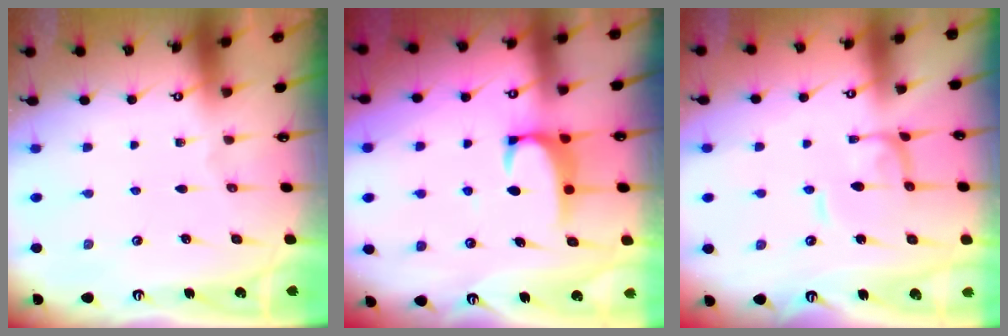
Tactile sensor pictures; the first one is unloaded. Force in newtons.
{"total": 2.1, "press": 2.1, "slide": 0.3}
{"total": 0.0}